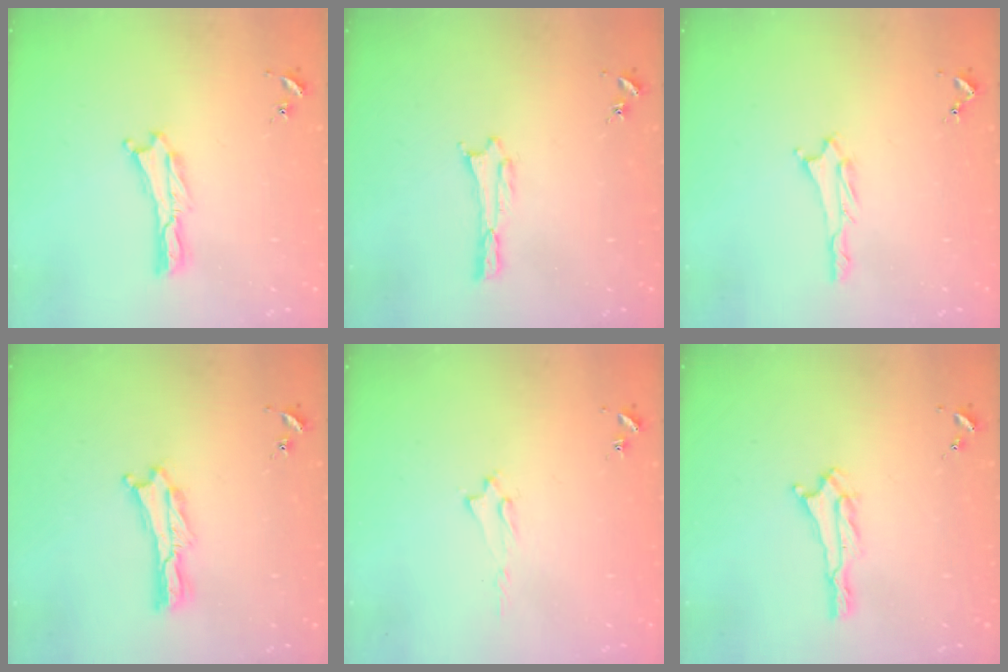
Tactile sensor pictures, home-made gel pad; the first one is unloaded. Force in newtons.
{"total": 0.7, "press": 0.7, "slide": 0.1}
{"total": 1.2, "press": 1.2, "slide": 0.1}
{"total": 0.7, "press": 0.7, "slide": 0.2}
{"total": 1.6, "press": 1.6, "slide": 0.2}
{"total": 1.0, "press": 1.0, "slide": 0.1}